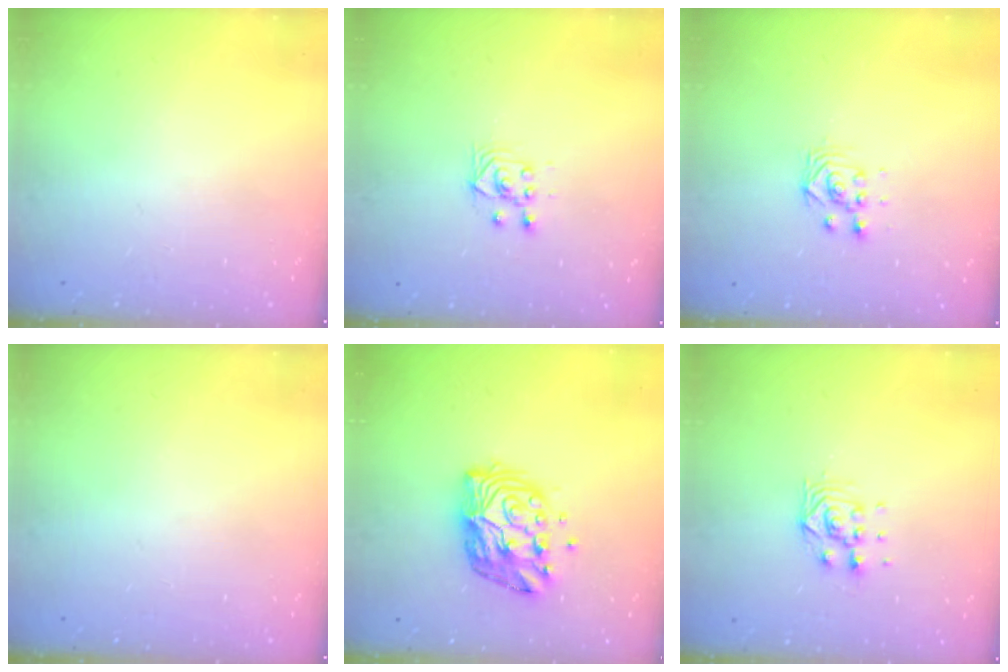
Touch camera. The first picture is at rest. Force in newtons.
{"total": 3.7, "press": 3.4, "slide": 1.6}
{"total": 3.0, "press": 2.9, "slide": 0.3}
{"total": 0.0}
{"total": 11.7, "press": 11.7, "slide": 1.1}
{"total": 7.4, "press": 7.3, "slide": 0.6}